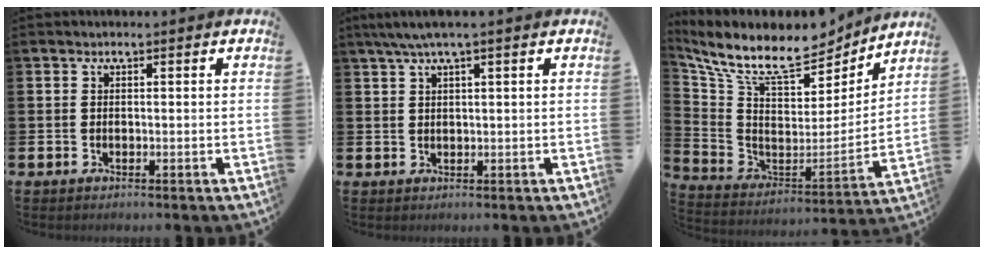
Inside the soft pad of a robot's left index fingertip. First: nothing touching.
{"total": 2.9, "force": [1.8, 0.1, 2.2], "torque": [-0.050, 0.005, 0.034]}
{"total": 11.3, "force": [9.4, 3.6, 5.0], "torque": [-0.136, -0.063, 0.163]}